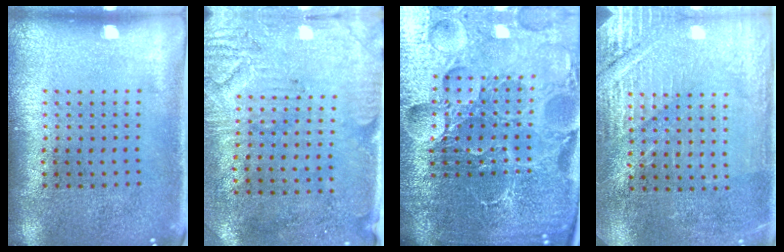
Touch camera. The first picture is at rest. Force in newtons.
{"total": 3.0, "press": 2.5, "slide": 1.7}
{"total": 6.3, "press": 5.8, "slide": 2.5}
{"total": 2.9, "press": 2.9, "slide": 0.3}